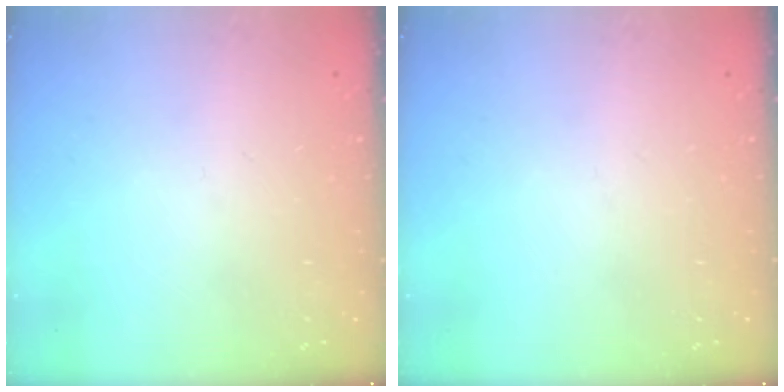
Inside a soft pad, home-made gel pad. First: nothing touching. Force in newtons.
{"total": 0.0}